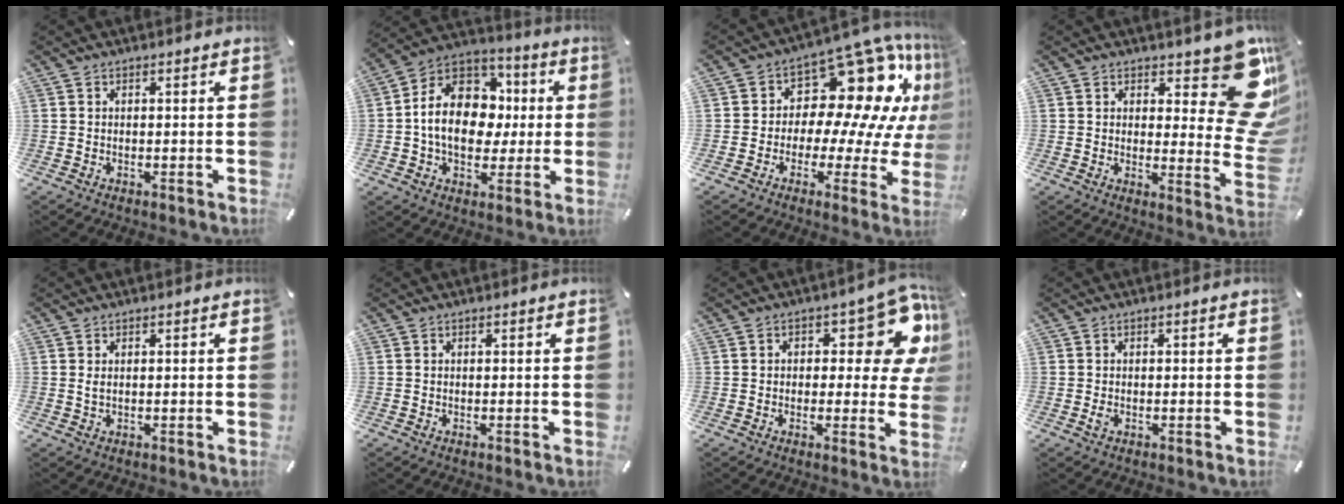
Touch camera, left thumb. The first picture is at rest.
{"total": 16.3, "force": [-0.5, 13.1, 9.7], "torque": [-0.177, 0.008, -0.008]}
{"total": 18.0, "force": [9.0, 9.9, 12.0], "torque": [-0.159, -0.086, 0.149]}
{"total": 16.9, "force": [8.8, 7.6, 12.4], "torque": [-0.130, -0.085, 0.151]}
{"total": 1.3, "force": [0.2, 0.5, 1.2], "torque": [-0.024, 0.000, 0.003]}
{"total": 0.0}
{"total": 14.2, "force": [6.1, 6.6, 11.0], "torque": [-0.124, -0.045, 0.100]}
{"total": 1.4, "force": [-0.3, 0.8, 1.1], "torque": [-0.020, 0.001, -0.005]}